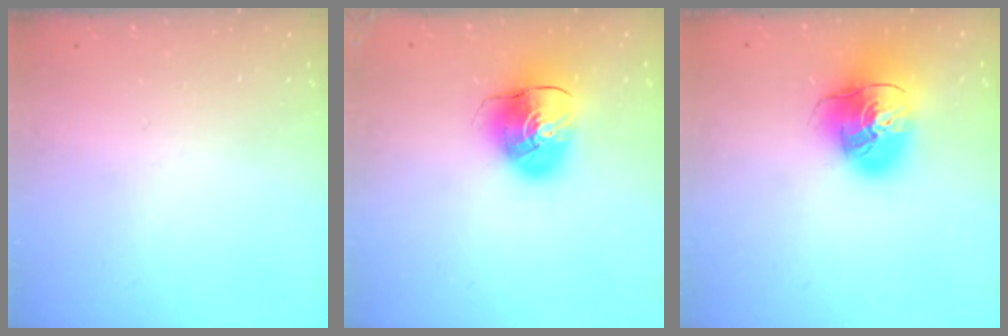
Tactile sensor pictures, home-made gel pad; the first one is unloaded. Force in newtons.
{"total": 10.8, "press": 10.6, "slide": 1.6}
{"total": 17.7, "press": 17.5, "slide": 2.5}